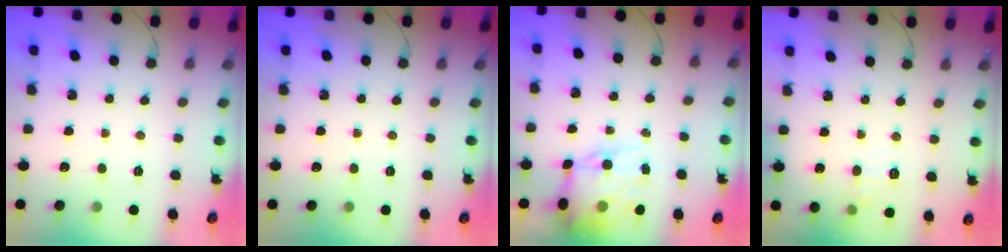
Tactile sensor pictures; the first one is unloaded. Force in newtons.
{"total": 0.0}
{"total": 14.9, "press": 14.4, "slide": 3.7}
{"total": 6.2, "press": 6.0, "slide": 1.8}